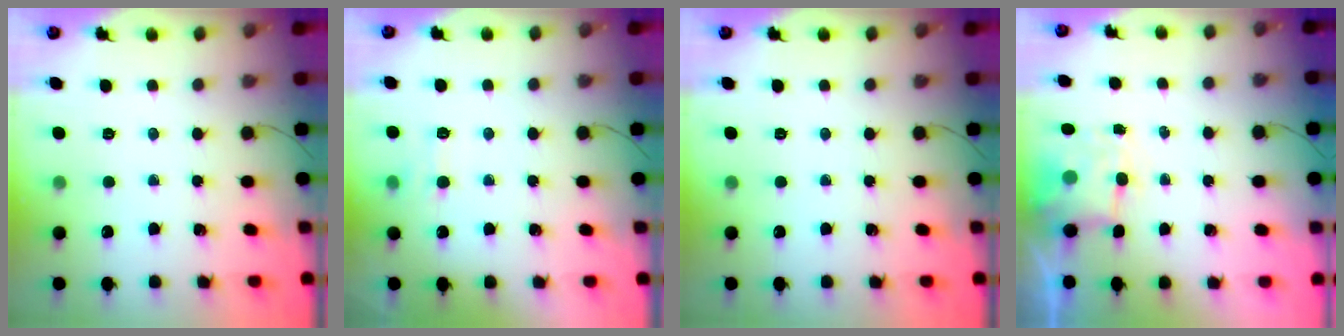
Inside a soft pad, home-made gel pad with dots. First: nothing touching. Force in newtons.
{"total": 7.7, "press": 7.6, "slide": 1.4}
{"total": 0.0}
{"total": 5.0, "press": 5.0, "slide": 0.5}